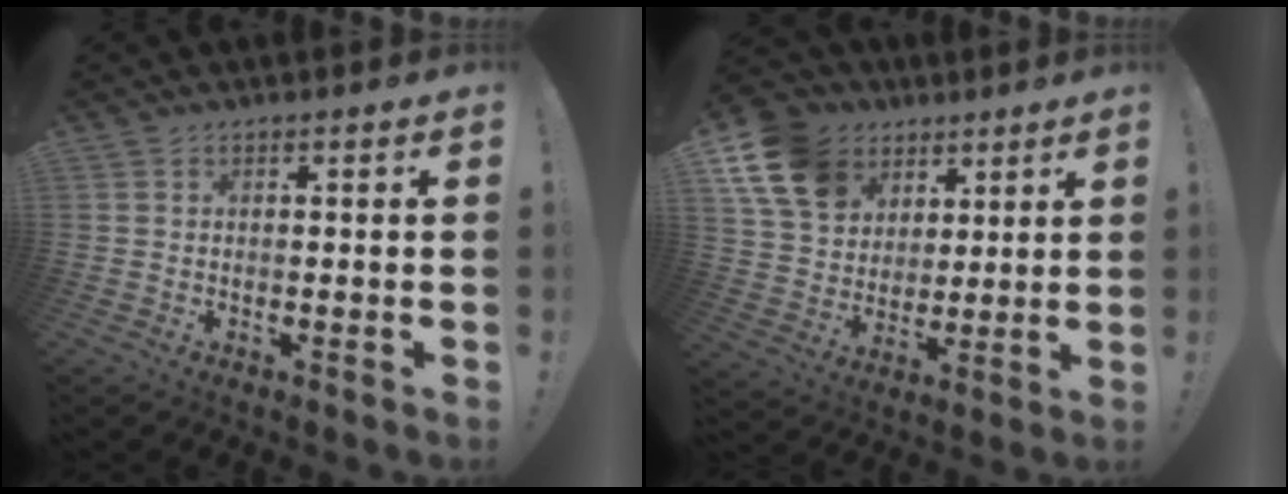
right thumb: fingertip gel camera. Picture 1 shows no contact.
{"total": 15.9, "force": [7.6, 12.0, 7.1], "torque": [-0.117, -0.033, 0.154]}